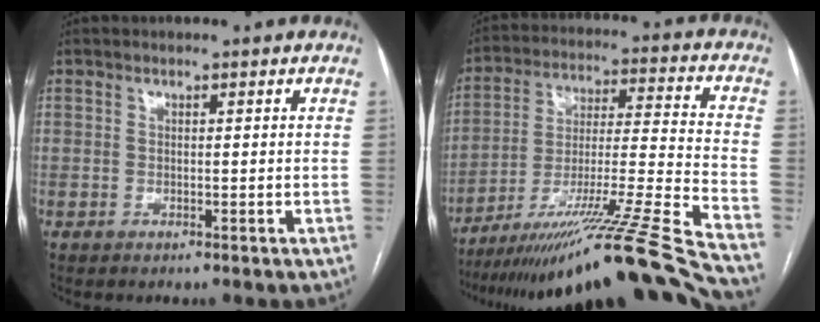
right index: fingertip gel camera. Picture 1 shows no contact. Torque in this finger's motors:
{"motor_torque": [1.21, -0.93, 0.75, 0.21]}